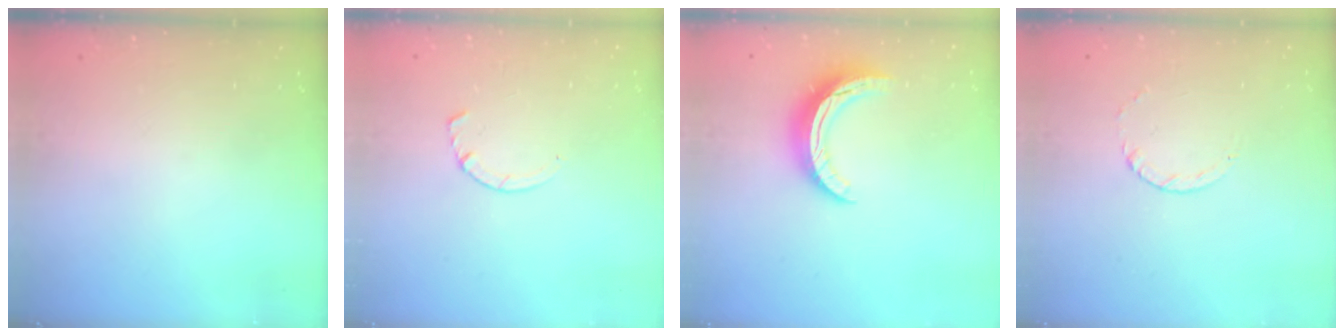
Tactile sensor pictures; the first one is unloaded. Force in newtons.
{"total": 2.9, "press": 2.9, "slide": 0.4}
{"total": 9.9, "press": 9.9, "slide": 0.7}
{"total": 2.4, "press": 2.4, "slide": 0.3}